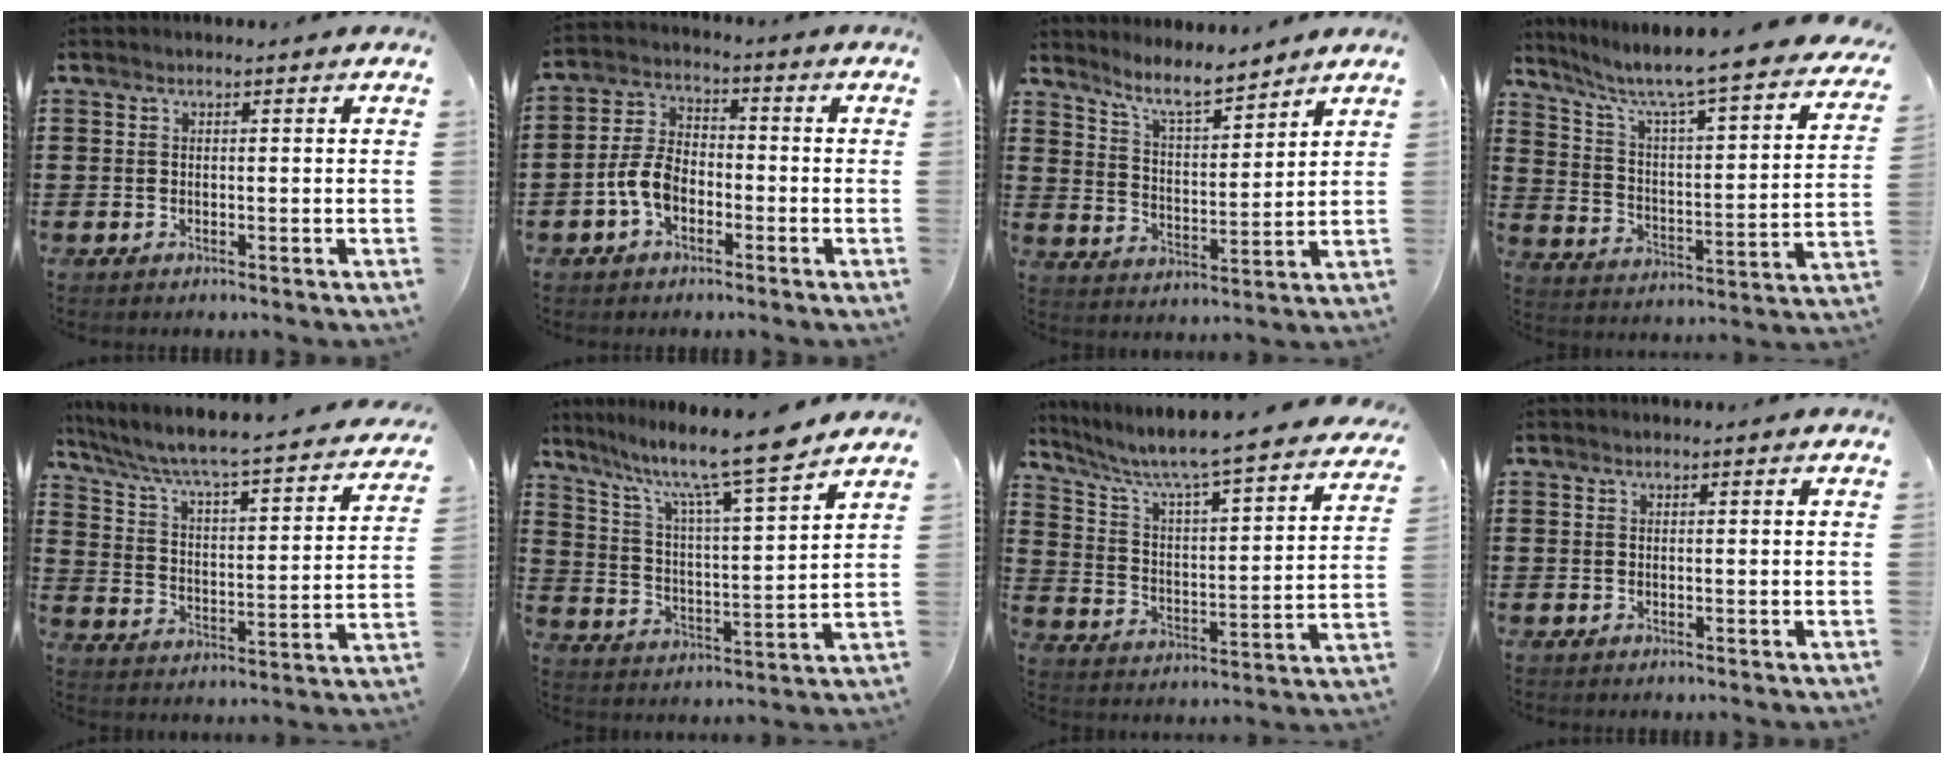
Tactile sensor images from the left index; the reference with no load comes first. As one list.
[{"total": 6.0, "force": [-2.5, 3.6, 4.0], "torque": [-0.106, 0.003, -0.055]}, {"total": 6.9, "force": [6.2, 0.5, 2.8], "torque": [-0.076, -0.030, 0.111]}, {"total": 5.3, "force": [4.2, 0.0, 3.2], "torque": [-0.084, -0.050, 0.059]}, {"total": 4.4, "force": [3.8, 0.0, 2.2], "torque": [-0.065, -0.043, 0.050]}, {"total": 10.5, "force": [8.8, 0.0, 5.8], "torque": [-0.136, -0.059, 0.141]}, {"total": 5.1, "force": [4.5, -0.2, 2.4], "torque": [-0.071, -0.046, 0.064]}, {"total": 0.0}]